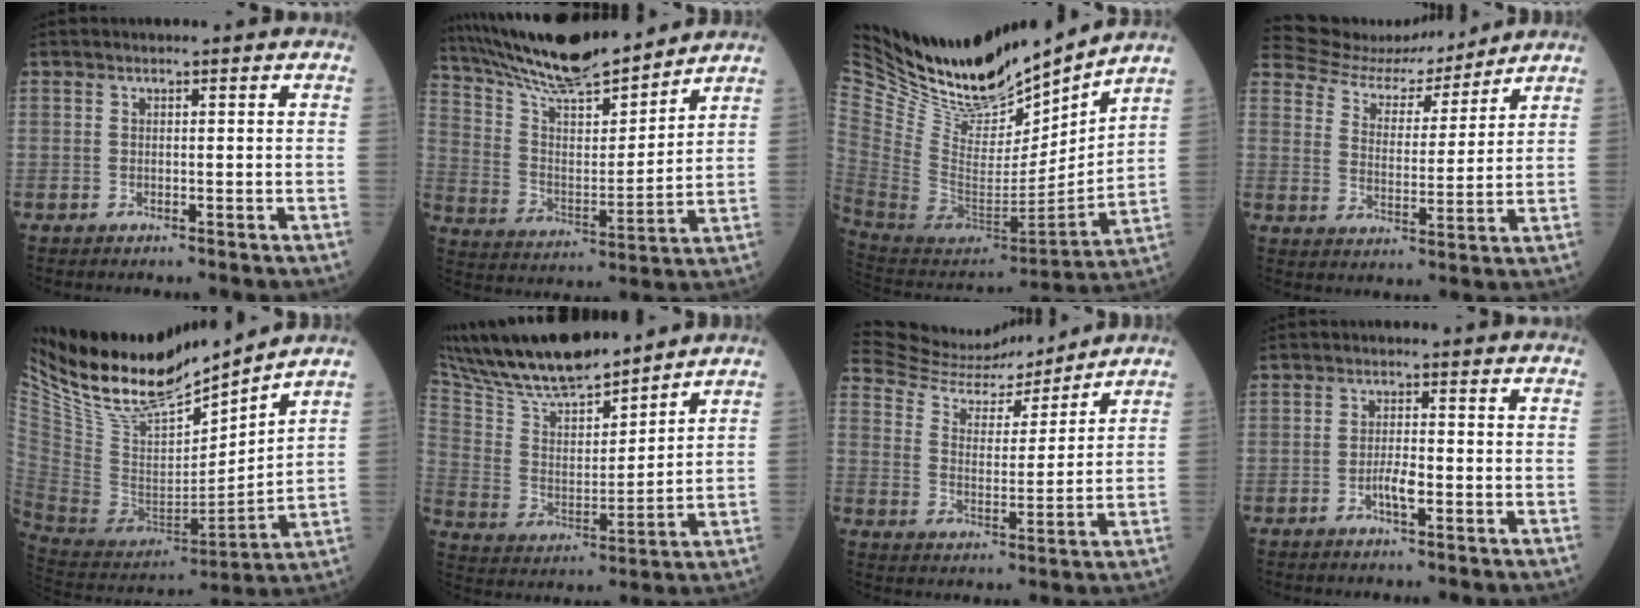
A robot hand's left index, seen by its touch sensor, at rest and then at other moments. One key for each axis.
{"total": 17.3, "fx": 15.8, "fy": 2.0, "fz": 6.9, "tx": -0.133, "ty": 0.002, "tz": 0.278}
{"total": 26.0, "fx": 23.4, "fy": 6.1, "fz": 9.5, "tx": -0.198, "ty": -0.053, "tz": 0.400}
{"total": 10.2, "fx": 10.0, "fy": 2.1, "fz": 0.2, "tx": -0.013, "ty": 0.002, "tz": 0.168}
{"total": 18.8, "fx": 17.1, "fy": 2.1, "fz": 7.4, "tx": -0.158, "ty": -0.023, "tz": 0.322}
{"total": 18.2, "fx": 15.9, "fy": 3.3, "fz": 8.1, "tx": -0.152, "ty": 0.008, "tz": 0.290}
{"total": 12.4, "fx": 12.2, "fy": 1.4, "fz": 1.2, "tx": -0.033, "ty": 0.000, "tz": 0.209}
{"total": 2.7, "fx": -1.4, "fy": 0.4, "fz": 2.3, "tx": -0.041, "ty": -0.002, "tz": -0.027}